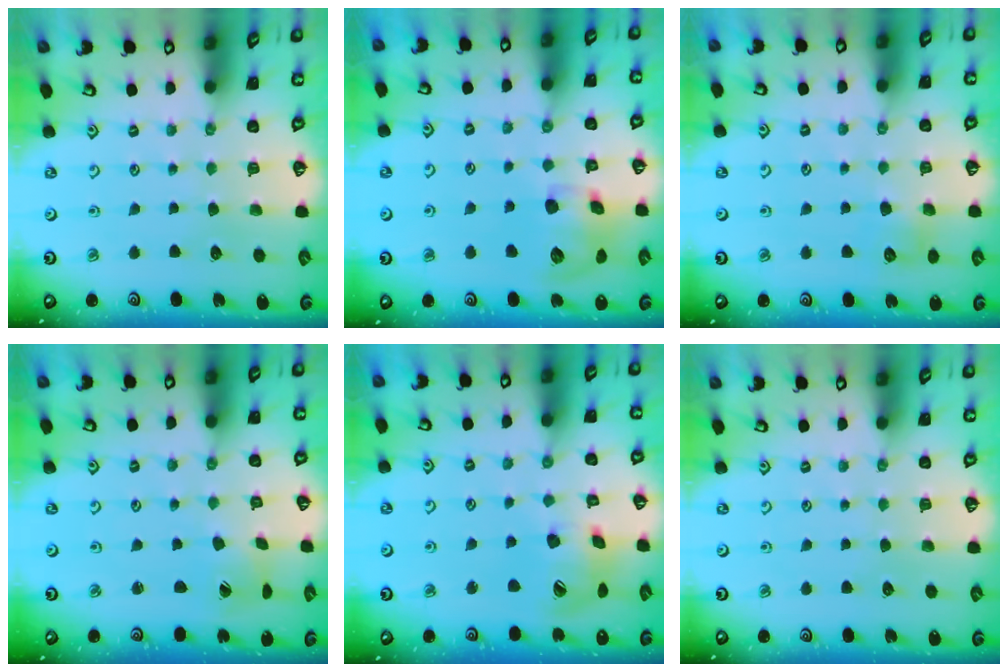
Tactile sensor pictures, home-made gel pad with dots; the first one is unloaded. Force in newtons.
{"total": 13.1, "press": 12.9, "slide": 2.2}
{"total": 6.4, "press": 6.3, "slide": 0.8}
{"total": 2.2, "press": 2.2, "slide": 0.3}
{"total": 14.6, "press": 14.4, "slide": 2.2}
{"total": 0.0}